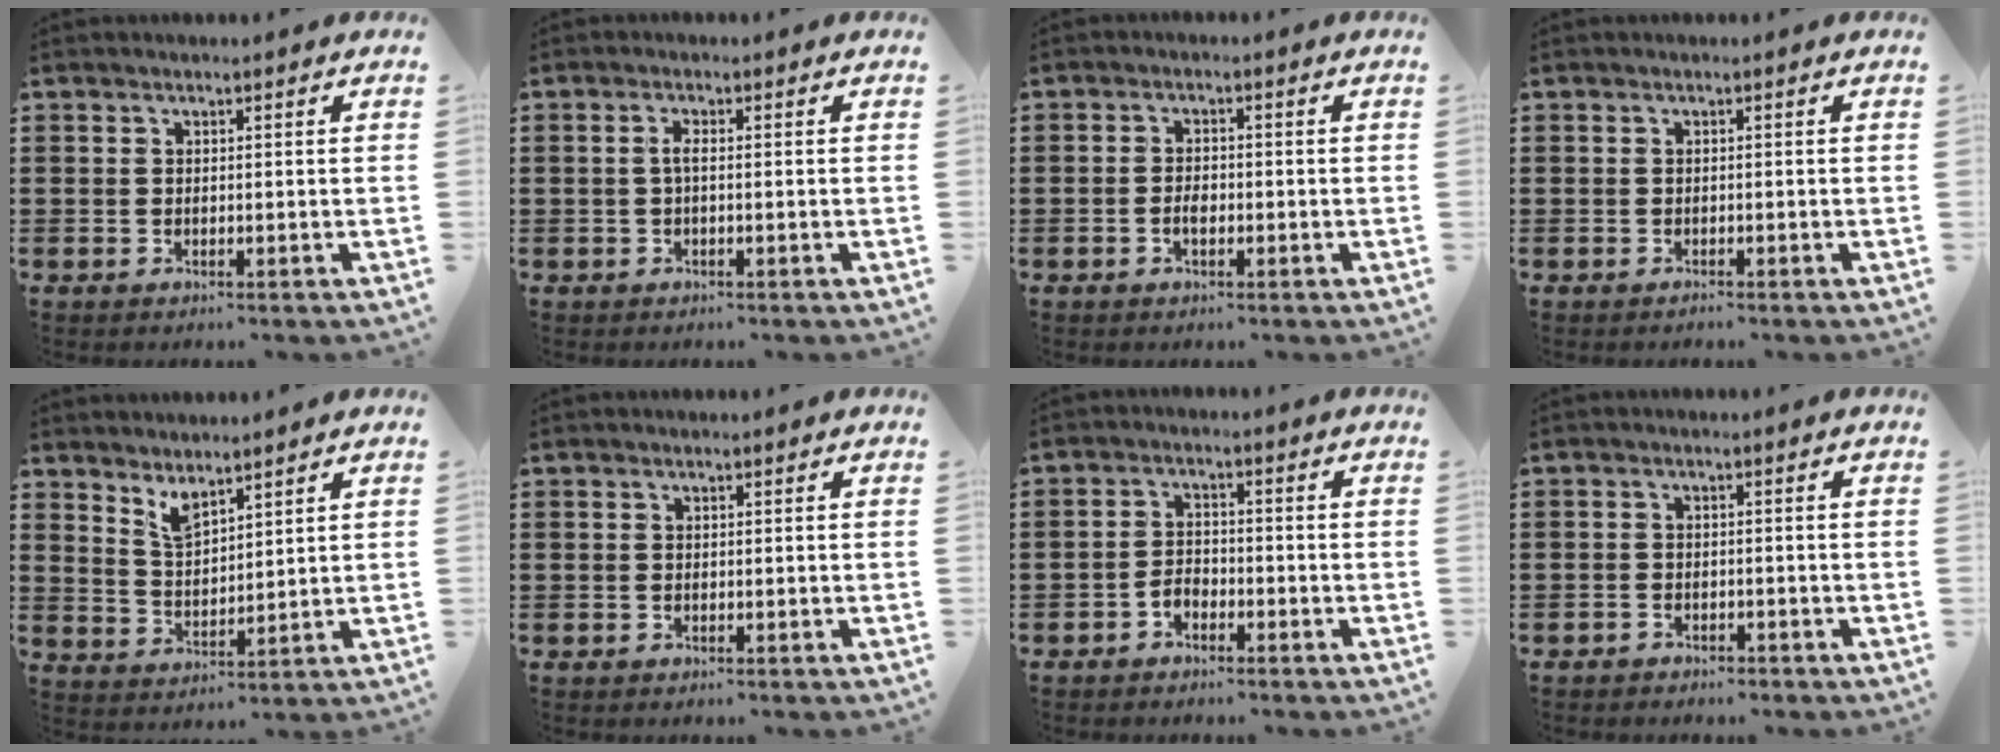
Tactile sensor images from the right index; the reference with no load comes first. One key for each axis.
{"total": 1.7, "fx": -0.3, "fy": 0.3, "fz": 1.6, "tx": -0.039, "ty": -0.002, "tz": -0.009}
{"total": 2.1, "fx": -0.7, "fy": 0.9, "fz": 1.8, "tx": -0.043, "ty": -0.004, "tz": -0.014}
{"total": 0.6, "fx": -0.6, "fy": -0.1, "fz": 0.1, "tx": -0.002, "ty": -0.003, "tz": -0.012}
{"total": 3.8, "fx": 3.4, "fy": 1.0, "fz": 1.3, "tx": -0.036, "ty": -0.005, "tz": 0.063}
{"total": 0.0}
{"total": 2.2, "fx": -1.7, "fy": 1.1, "fz": 0.9, "tx": -0.022, "ty": 0.003, "tz": -0.037}
{"total": 1.4, "fx": -1.4, "fy": 0.5, "fz": 0.0, "tx": -0.006, "ty": 0.004, "tz": -0.030}